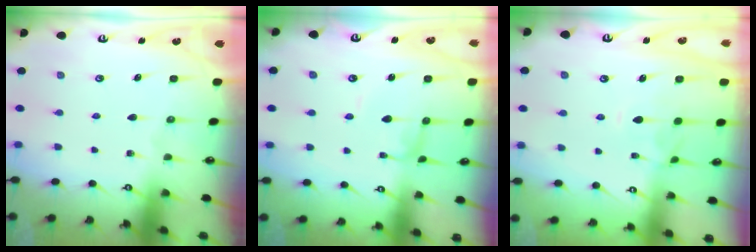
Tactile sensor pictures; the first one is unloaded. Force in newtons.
{"total": 1.9, "press": 1.9, "slide": 0.0}
{"total": 2.1, "press": 2.0, "slide": 0.7}